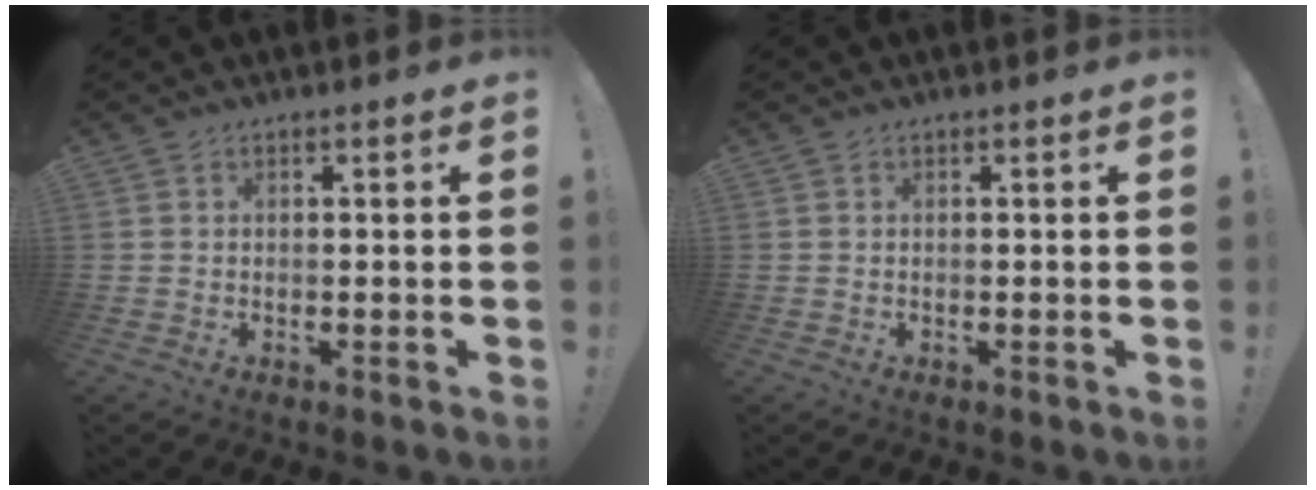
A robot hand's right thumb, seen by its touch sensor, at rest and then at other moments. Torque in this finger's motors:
{"motor_torque": [-0.08, 0.08, 0.00, 0.00, 0.00]}